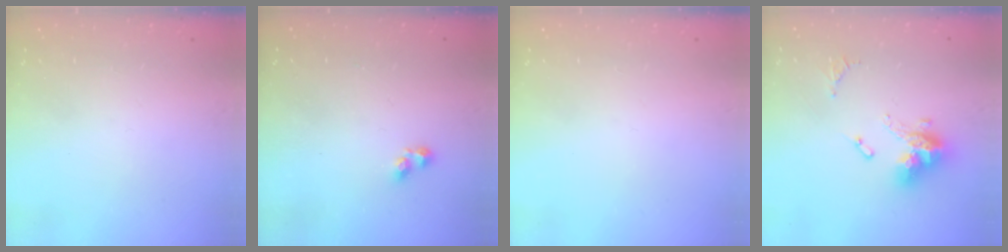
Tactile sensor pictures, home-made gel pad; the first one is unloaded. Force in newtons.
{"total": 2.4, "press": 2.3, "slide": 0.4}
{"total": 0.0}
{"total": 13.9, "press": 13.9, "slide": 1.2}